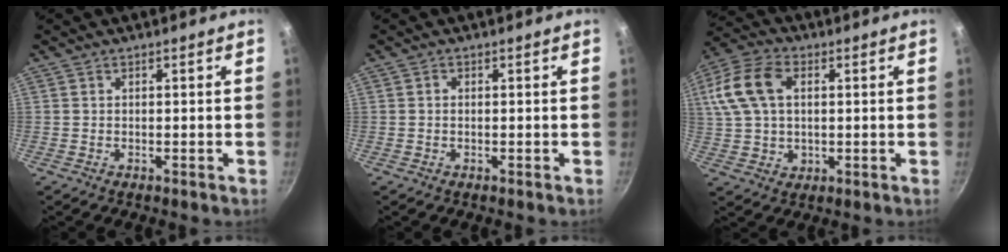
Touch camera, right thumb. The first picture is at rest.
{"total": 0.6, "force": [0.0, 0.5, 0.4], "torque": [-0.008, 0.003, -0.002]}
{"total": 14.0, "force": [3.2, 9.4, 10.0], "torque": [-0.194, 0.012, 0.053]}